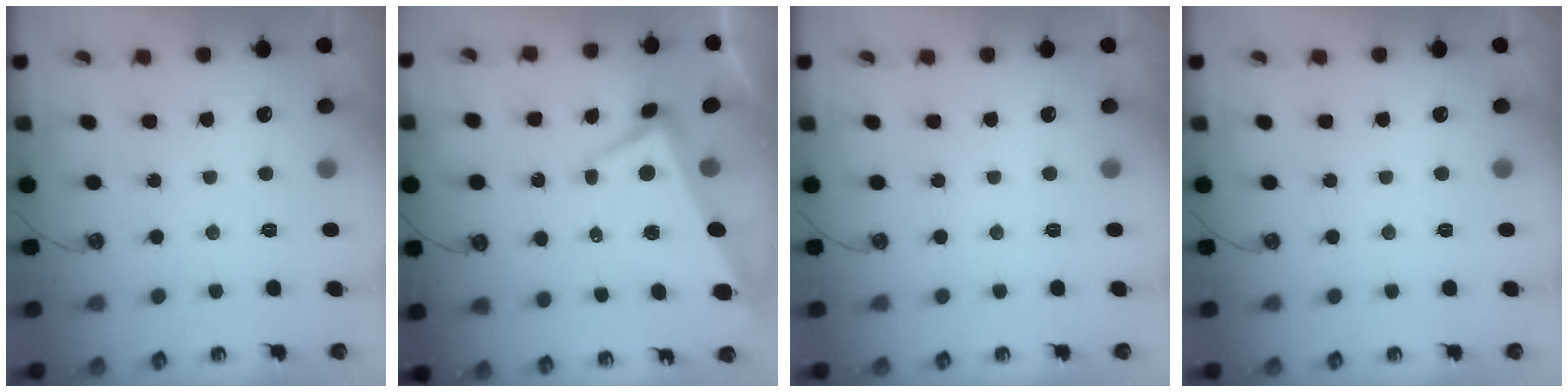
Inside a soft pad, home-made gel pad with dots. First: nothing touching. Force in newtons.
{"total": 2.0, "press": 1.6, "slide": 1.2}
{"total": 0.0}
{"total": 0.0}